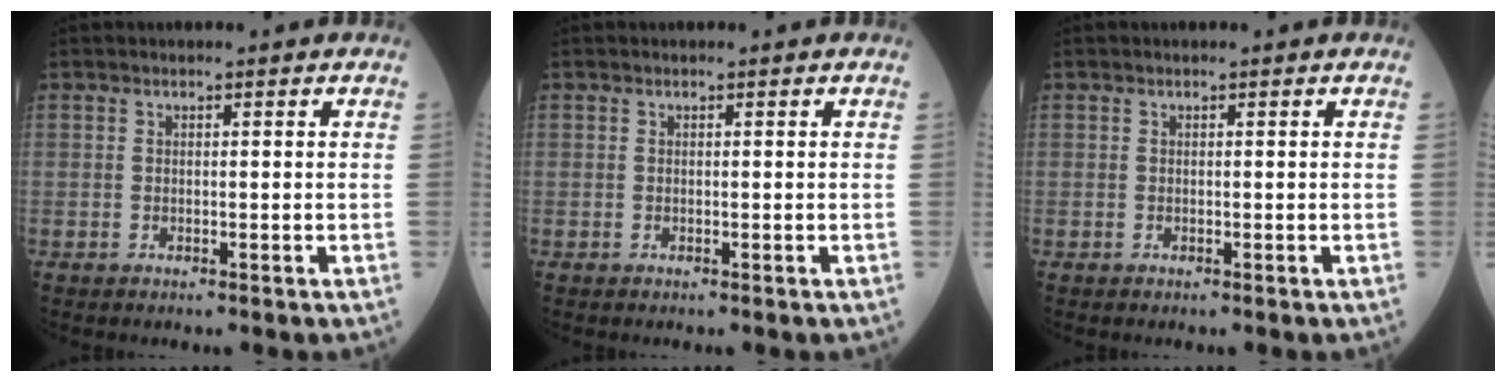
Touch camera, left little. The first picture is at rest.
{"total": 0.0}
{"total": 0.0}